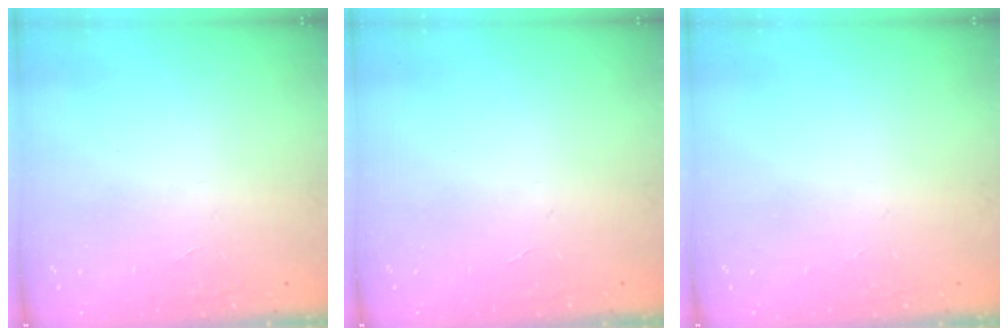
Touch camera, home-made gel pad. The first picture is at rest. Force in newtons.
{"total": 0.0}
{"total": 0.0}